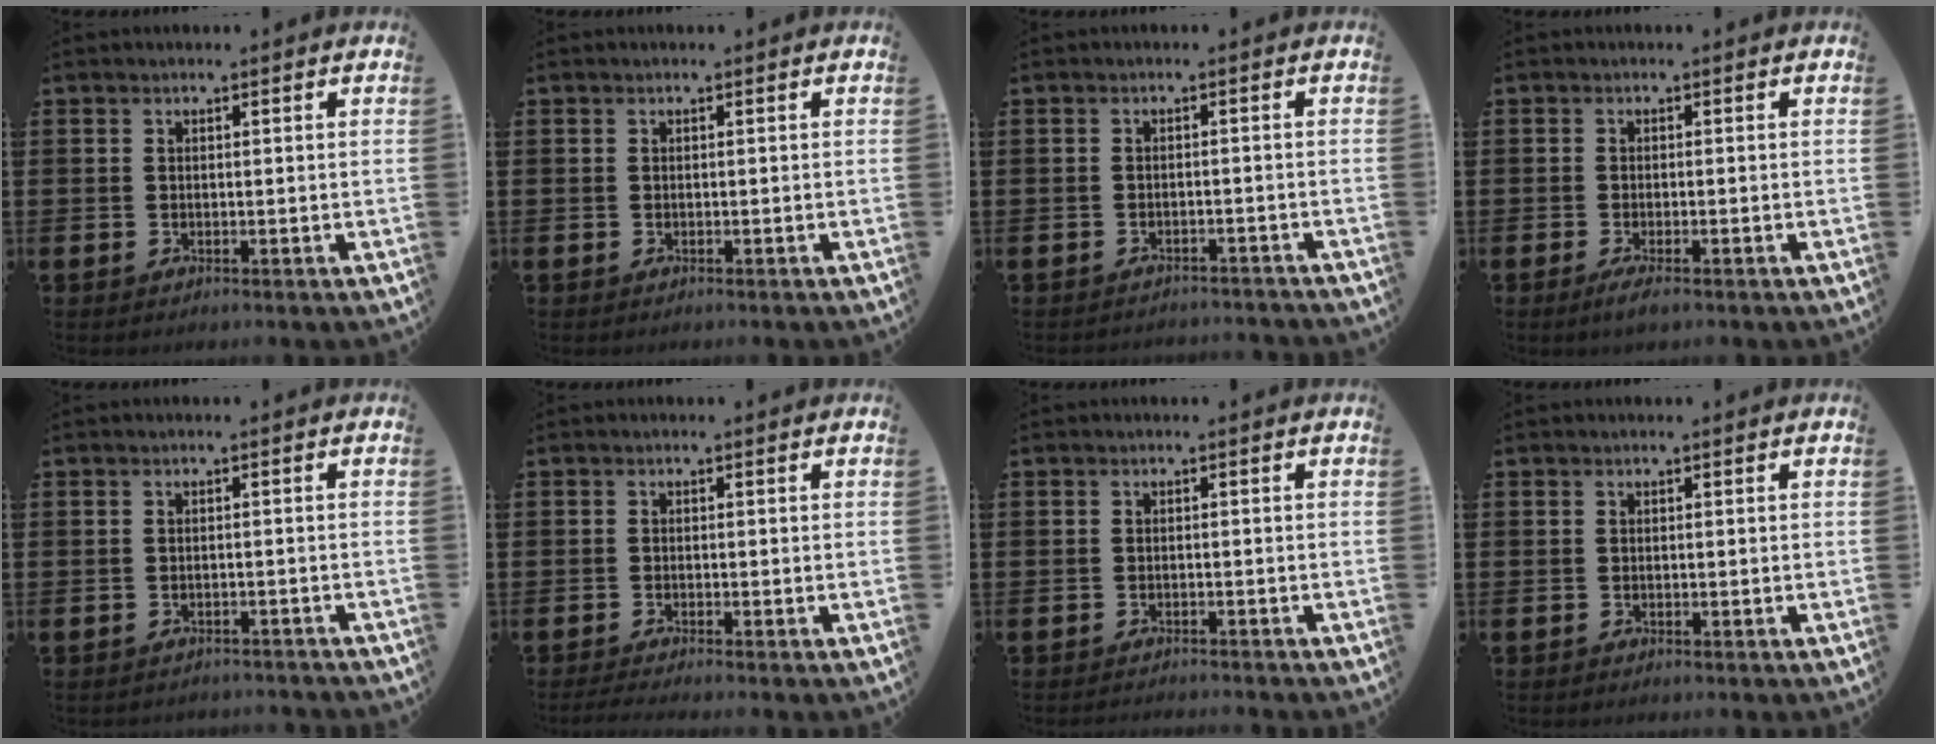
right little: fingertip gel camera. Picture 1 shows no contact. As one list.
[{"total": 0.0}, {"total": 1.4, "force": [-1.4, -0.1, -0.1], "torque": [-0.002, 0.003, -0.029]}, {"total": 1.6, "force": [-0.8, 0.2, 1.4], "torque": [-0.023, -0.002, -0.015]}, {"total": 1.1, "force": [-1.1, 0.0, -0.1], "torque": [-0.001, 0.001, -0.023]}, {"total": 1.1, "force": [-0.8, 0.0, 0.7], "torque": [-0.011, -0.001, -0.015]}, {"total": 0.9, "force": [-0.9, -0.1, -0.1], "torque": [0.000, 0.000, -0.019]}, {"total": 0.0}]